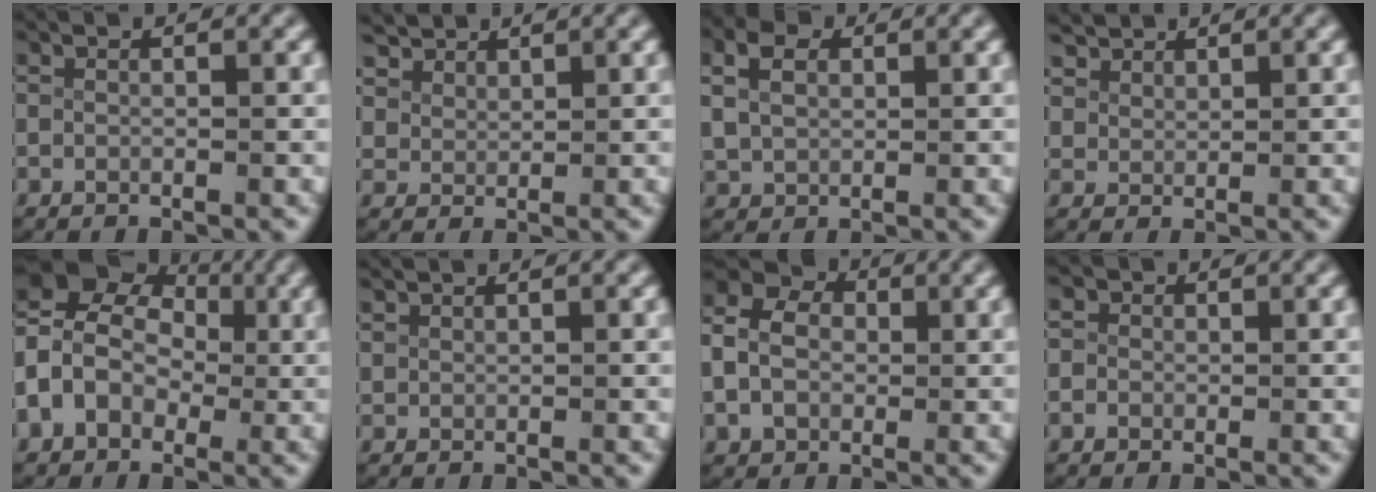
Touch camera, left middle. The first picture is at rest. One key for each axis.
{"total": 3.7, "fx": 3.4, "fy": 1.3, "fz": 0.8, "tx": -0.030, "ty": 0.002, "tz": 0.067}
{"total": 3.8, "fx": 1.3, "fy": 3.0, "fz": 2.0, "tx": -0.055, "ty": 0.000, "tz": 0.030}
{"total": 3.2, "fx": 3.0, "fy": 1.0, "fz": 0.7, "tx": -0.026, "ty": 0.001, "tz": 0.062}
{"total": 9.5, "fx": 1.9, "fy": 8.2, "fz": 4.5, "tx": -0.117, "ty": -0.006, "tz": 0.023}
{"total": 1.1, "fx": 1.0, "fy": 0.2, "fz": 0.1, "tx": -0.010, "ty": -0.001, "tz": 0.029}
{"total": 10.5, "fx": 1.9, "fy": 8.9, "fz": 5.2, "tx": -0.101, "ty": 0.023, "tz": 0.006}
{"total": 2.6, "fx": 0.3, "fy": 2.5, "fz": 0.5, "tx": -0.023, "ty": -0.001, "tz": -0.002}